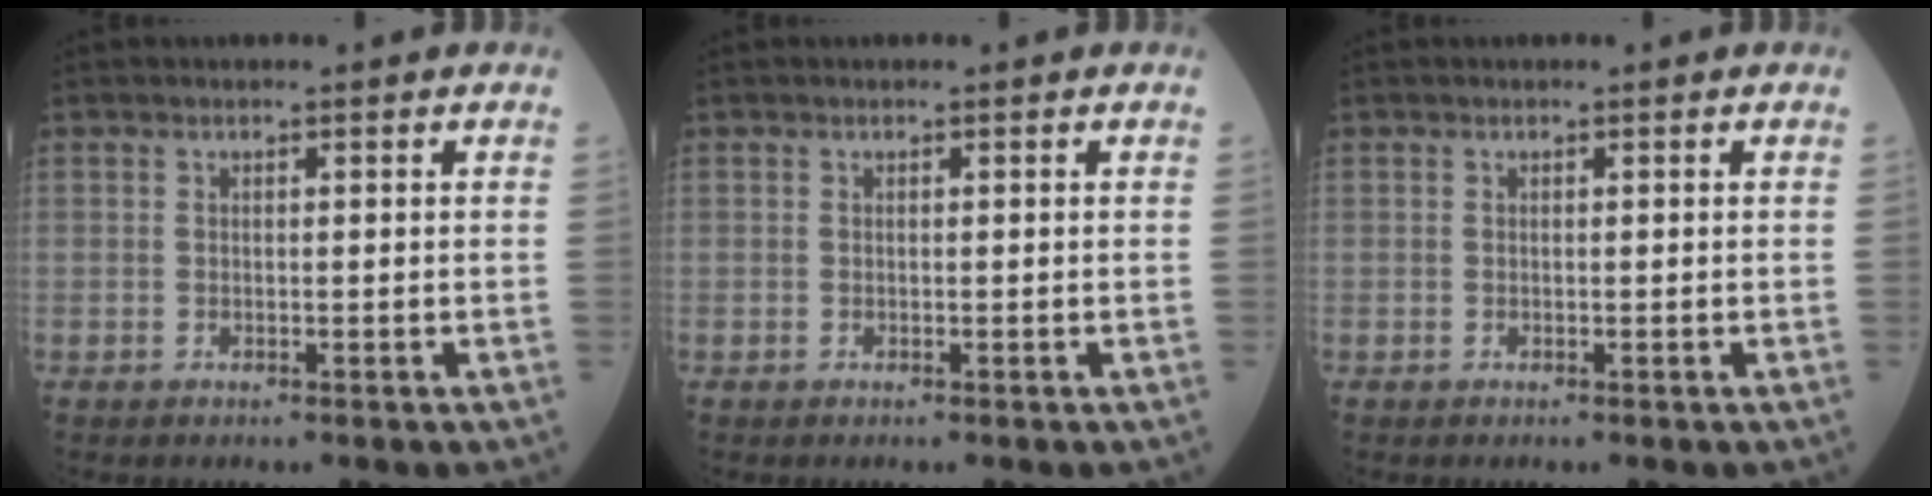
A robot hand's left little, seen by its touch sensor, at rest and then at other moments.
{"total": 0.0}
{"total": 0.0}